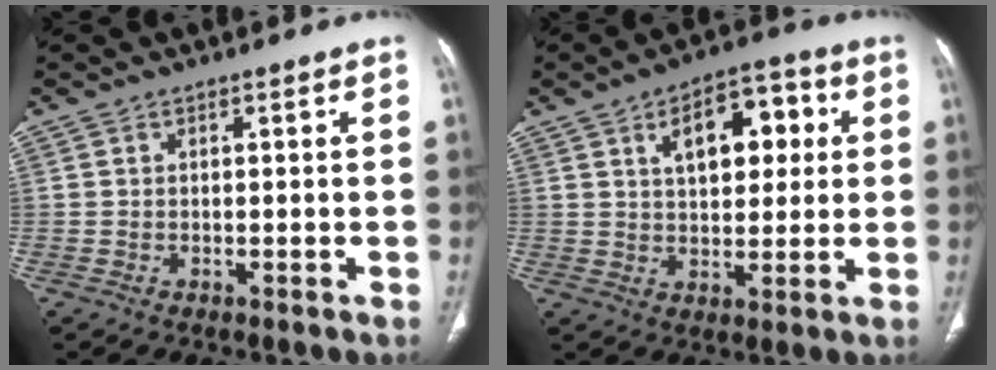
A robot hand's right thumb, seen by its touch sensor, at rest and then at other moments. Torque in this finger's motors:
{"motor_torque": [-0.14, 0.57, 0.97, 0.39, 0.25]}